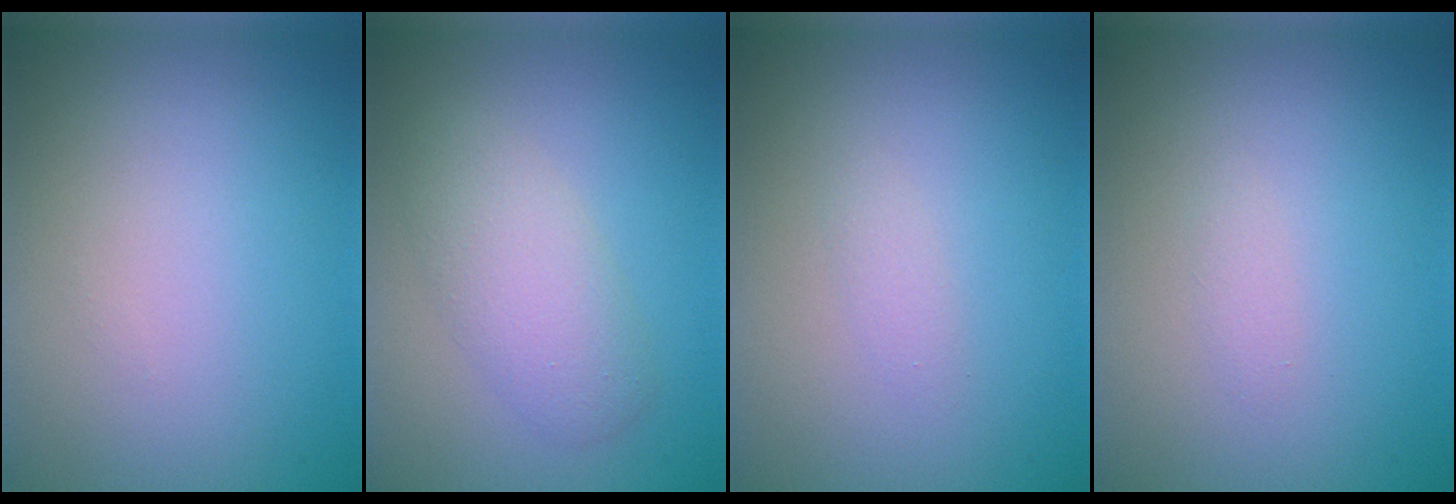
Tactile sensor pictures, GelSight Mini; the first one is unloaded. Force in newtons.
{"total": 3.6, "press": 3.6, "slide": 0.2}
{"total": 0.7, "press": 0.7, "slide": 0.0}
{"total": 0.6, "press": 0.6, "slide": 0.0}